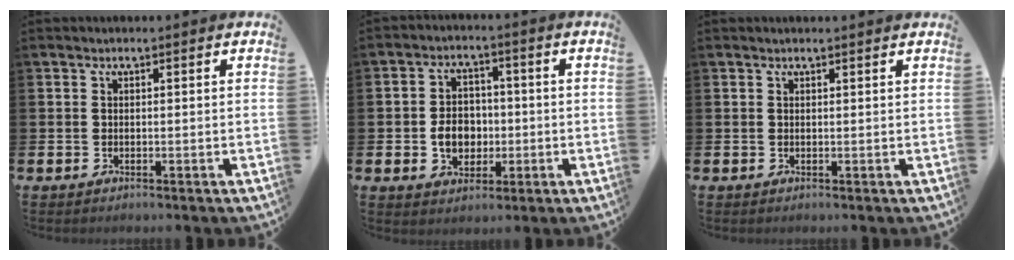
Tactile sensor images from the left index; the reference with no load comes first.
{"total": 5.3, "force": [-0.7, 4.3, 2.9], "torque": [-0.036, 0.001, -0.023]}
{"total": 0.5, "force": [0.5, 0.0, 0.1], "torque": [0.013, -0.006, 0.006]}